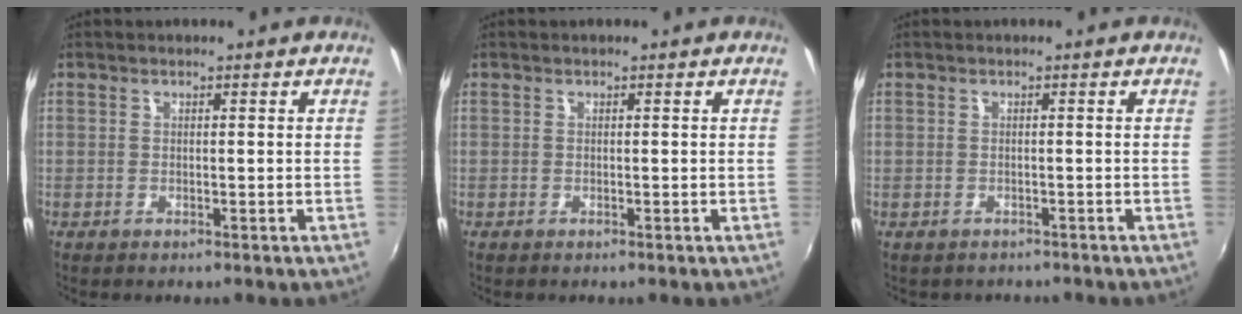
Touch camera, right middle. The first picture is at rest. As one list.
[{"total": 0.0}, {"total": 2.0, "force": [-1.1, 1.7, 0.0], "torque": [-0.002, 0.006, -0.012]}]